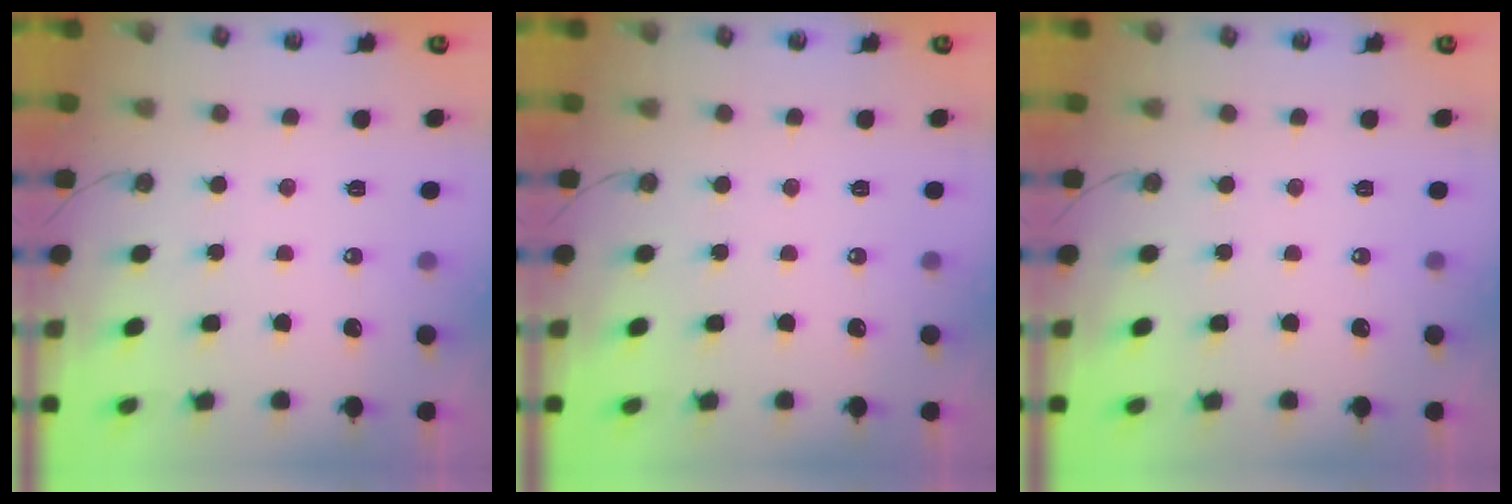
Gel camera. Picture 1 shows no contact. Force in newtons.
{"total": 0.0}
{"total": 0.0}